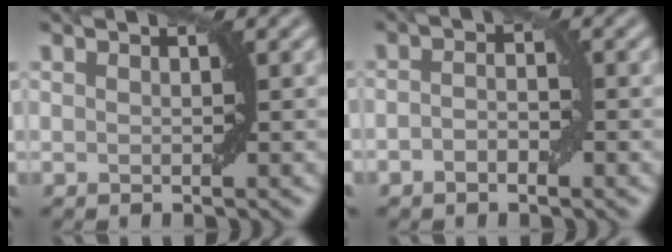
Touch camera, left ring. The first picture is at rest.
{"total": 1.8, "force": [-0.7, 0.8, 1.4], "torque": [-0.027, 0.002, -0.015]}